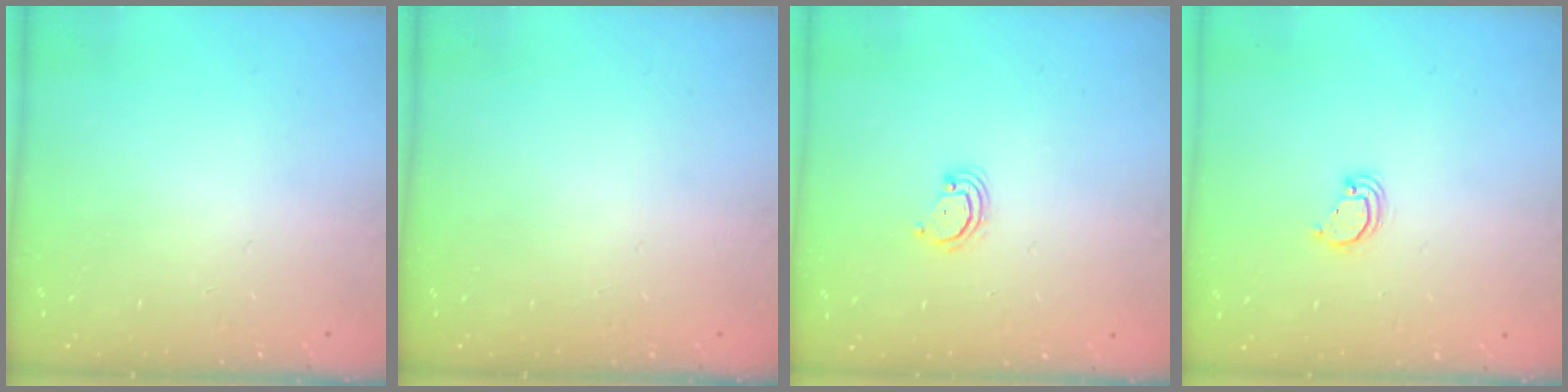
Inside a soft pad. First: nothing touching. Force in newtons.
{"total": 0.0}
{"total": 2.9, "press": 2.9, "slide": 0.2}
{"total": 3.2, "press": 3.1, "slide": 0.3}